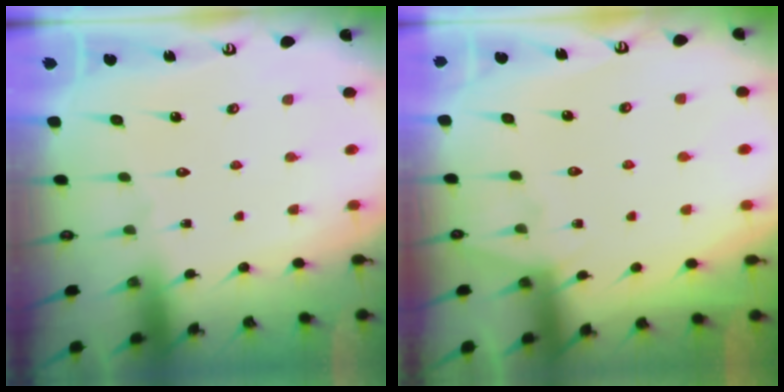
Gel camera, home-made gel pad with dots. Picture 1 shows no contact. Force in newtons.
{"total": 5.2, "press": 5.1, "slide": 0.7}